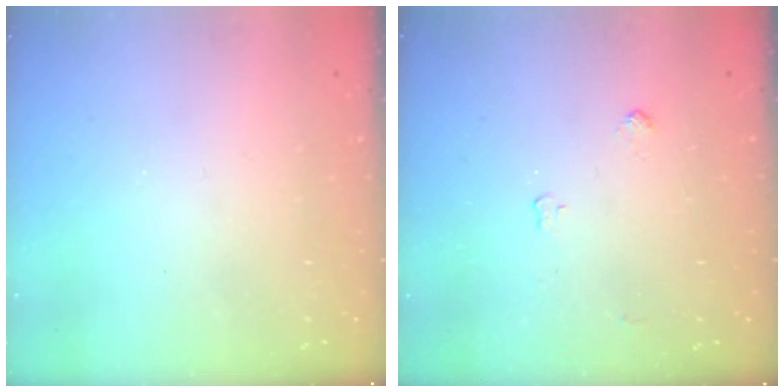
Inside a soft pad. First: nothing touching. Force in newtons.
{"total": 3.5, "press": 3.4, "slide": 0.6}